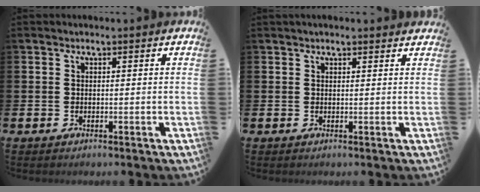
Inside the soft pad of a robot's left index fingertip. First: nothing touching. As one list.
[{"total": 1.4, "force": [1.4, 0.1, 0.3], "torque": [-0.007, 0.002, 0.025]}]